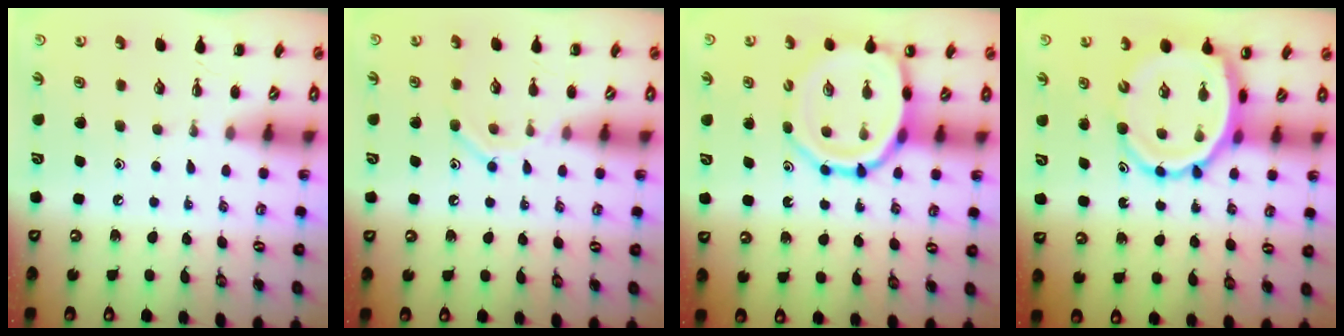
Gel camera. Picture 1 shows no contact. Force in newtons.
{"total": 9.5, "press": 9.4, "slide": 1.4}
{"total": 13.6, "press": 13.3, "slide": 3.1}
{"total": 12.2, "press": 11.7, "slide": 3.7}